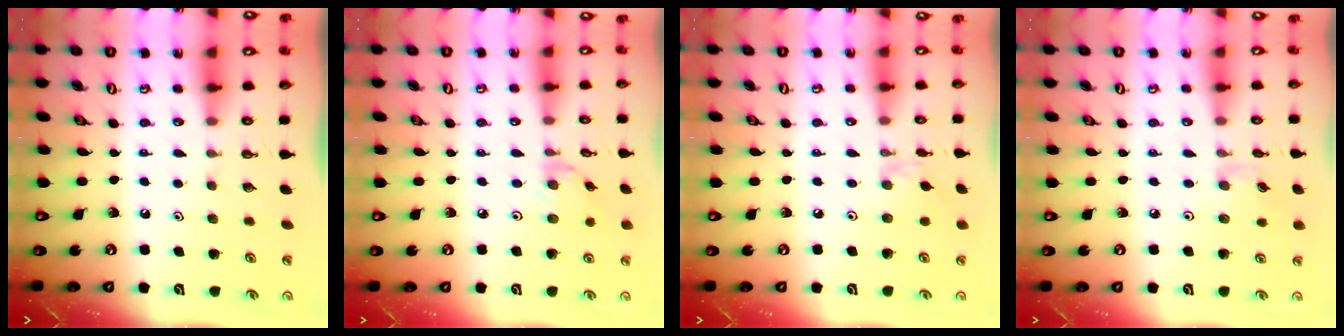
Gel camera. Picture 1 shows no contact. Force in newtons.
{"total": 3.0, "press": 2.9, "slide": 0.4}
{"total": 1.7, "press": 1.7, "slide": 0.4}
{"total": 2.9, "press": 2.8, "slide": 0.5}